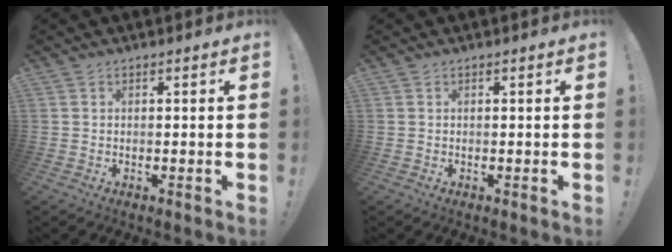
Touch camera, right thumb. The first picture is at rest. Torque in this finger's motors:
{"motor_torque": [-0.02, 0.02, 0.12, -0.04, 0.02]}